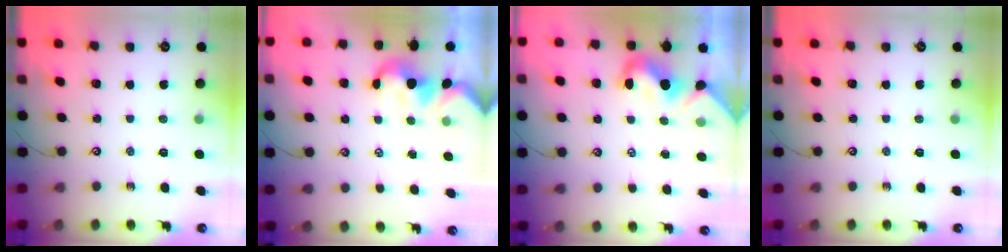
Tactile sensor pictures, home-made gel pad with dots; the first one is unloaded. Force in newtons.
{"total": 0.5, "press": 0.2, "slide": 0.5}
{"total": 1.9, "press": 1.8, "slide": 0.6}
{"total": 0.0}